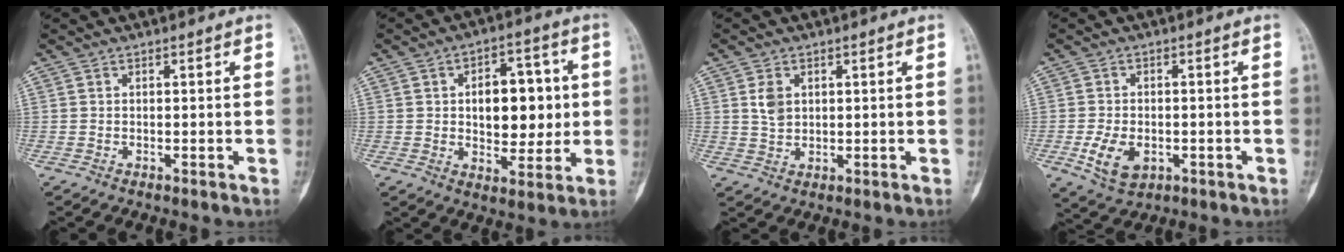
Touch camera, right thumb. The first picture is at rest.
{"total": 13.1, "force": [1.1, 7.9, 10.4], "torque": [-0.098, 0.007, 0.019]}
{"total": 3.7, "force": [1.1, 2.6, 2.3], "torque": [-0.031, -0.005, 0.025]}
{"total": 6.9, "force": [-1.9, 4.4, 4.9], "torque": [-0.087, -0.001, -0.024]}